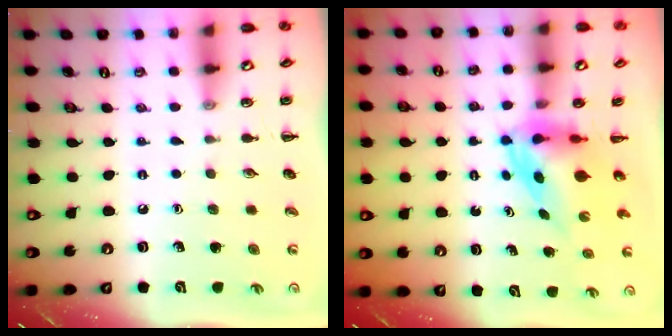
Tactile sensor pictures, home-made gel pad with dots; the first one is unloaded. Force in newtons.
{"total": 3.7, "press": 3.6, "slide": 1.0}